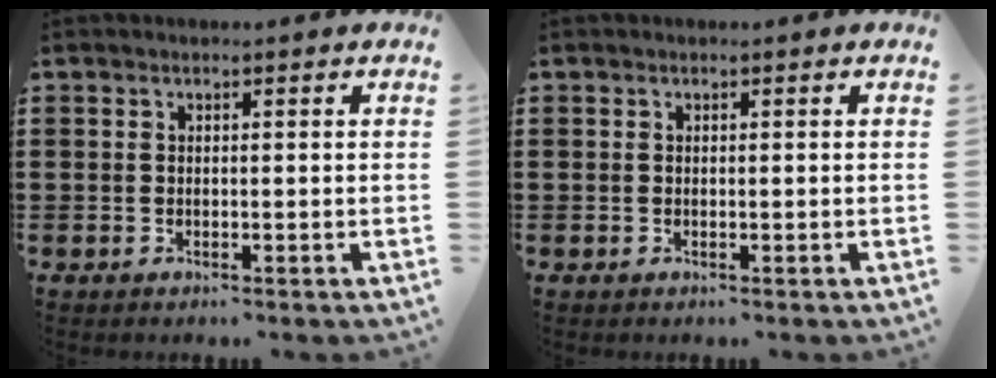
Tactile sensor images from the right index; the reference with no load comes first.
{"total": 0.0}